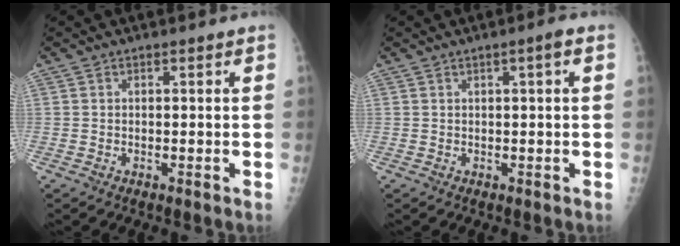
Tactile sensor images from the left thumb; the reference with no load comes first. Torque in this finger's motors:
{"motor_torque": [-0.49, -0.25, -0.50, -0.05, 0.08]}